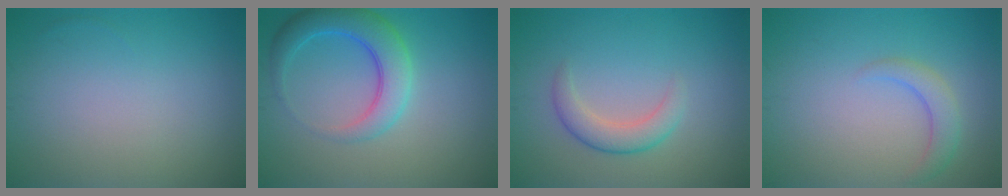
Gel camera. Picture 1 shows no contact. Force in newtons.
{"total": 5.0, "press": 4.9, "slide": 0.4}
{"total": 2.8, "press": 2.8, "slide": 0.2}
{"total": 2.2, "press": 2.2, "slide": 0.3}